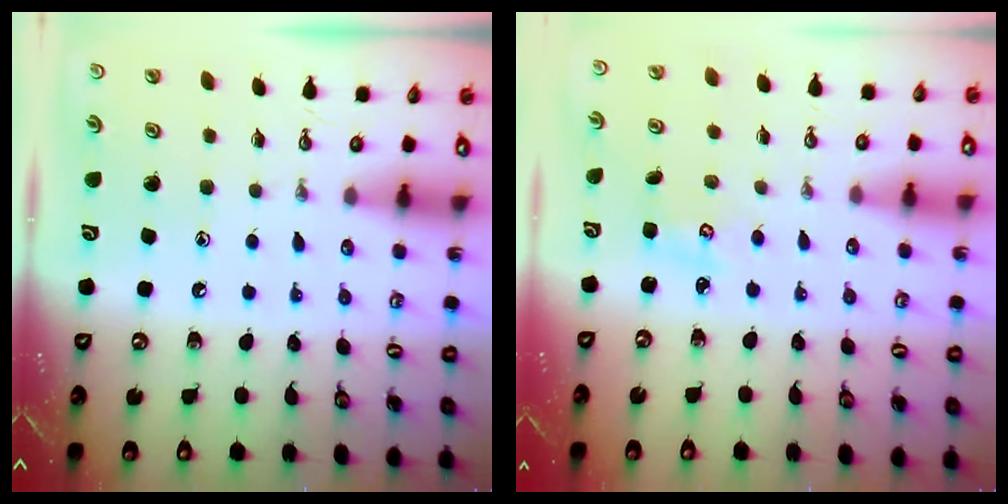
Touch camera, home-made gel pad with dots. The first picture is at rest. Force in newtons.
{"total": 1.9, "press": 1.9, "slide": 0.2}